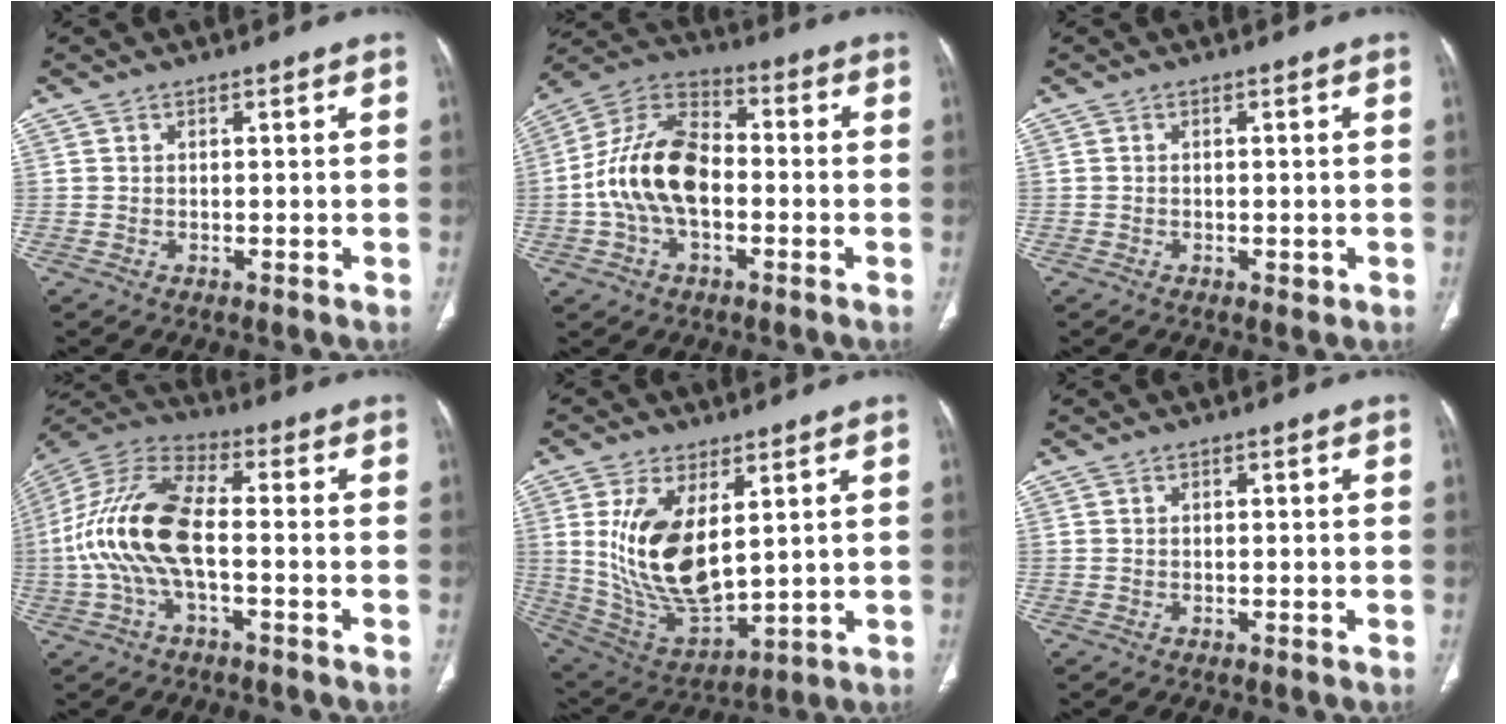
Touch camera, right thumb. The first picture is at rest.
{"total": 15.5, "force": [-1.9, 9.4, 12.2], "torque": [-0.228, 0.039, -0.041]}
{"total": 1.3, "force": [-0.5, 0.7, 0.9], "torque": [-0.010, -0.001, -0.004]}
{"total": 16.2, "force": [-1.9, 7.0, 14.5], "torque": [-0.313, 0.036, -0.041]}
{"total": 16.4, "force": [4.1, 8.1, 13.6], "torque": [-0.252, -0.023, 0.104]}
{"total": 0.0}